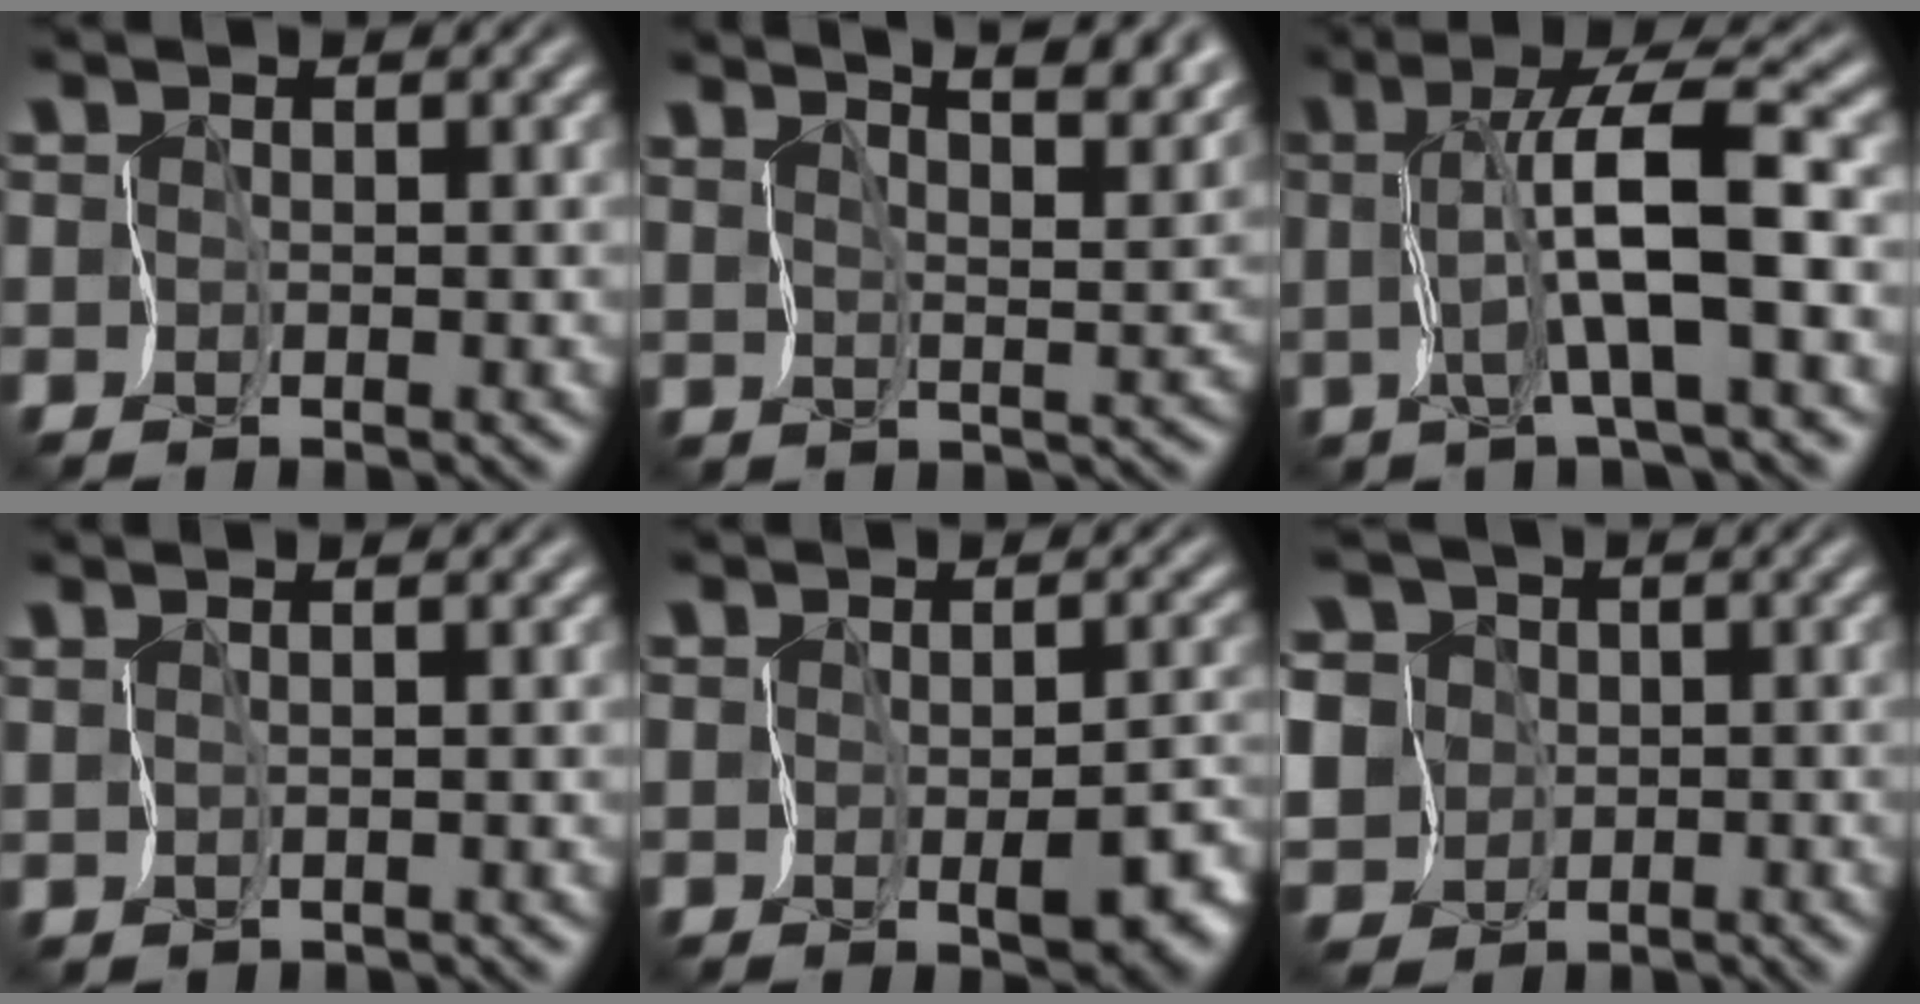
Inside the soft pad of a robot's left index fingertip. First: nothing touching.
{"total": 8.6, "force": [7.4, 1.6, 4.1], "torque": [-0.059, -0.001, 0.104]}
{"total": 4.8, "force": [-0.7, -0.5, 4.7], "torque": [-0.101, -0.001, 0.000]}
{"total": 1.4, "force": [0.8, -1.1, -0.3], "torque": [0.001, -0.014, 0.031]}
{"total": 4.6, "force": [-1.8, 2.0, 3.7], "torque": [-0.044, -0.022, -0.008]}
{"total": 9.6, "force": [1.8, 8.5, 4.1], "torque": [-0.118, 0.016, 0.014]}